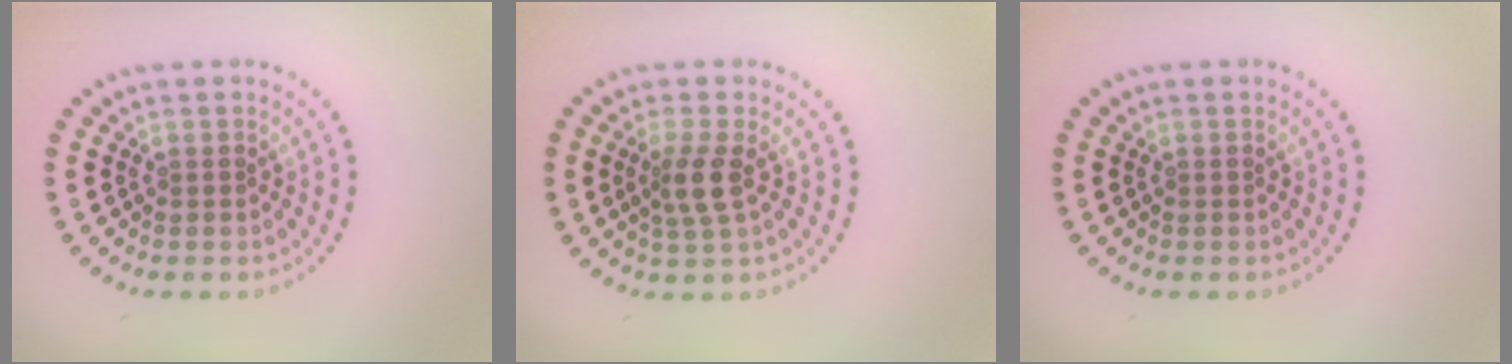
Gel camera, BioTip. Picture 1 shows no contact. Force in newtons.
{"total": 2.6, "press": 2.0, "slide": 1.7}
{"total": 0.0}